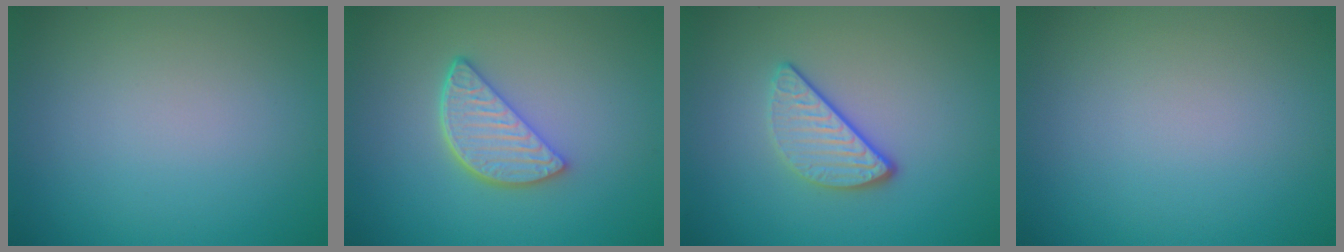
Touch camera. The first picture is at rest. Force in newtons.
{"total": 3.9, "press": 3.2, "slide": 2.3}
{"total": 2.9, "press": 2.4, "slide": 1.6}
{"total": 0.0}